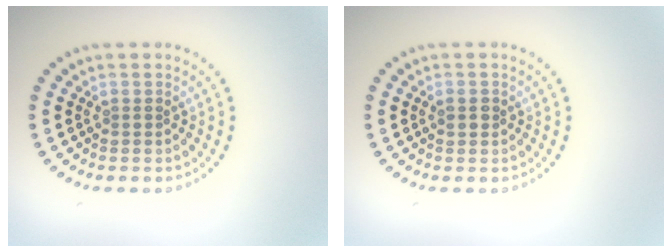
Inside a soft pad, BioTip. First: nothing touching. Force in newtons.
{"total": 1.2, "press": 1.2, "slide": 0.1}